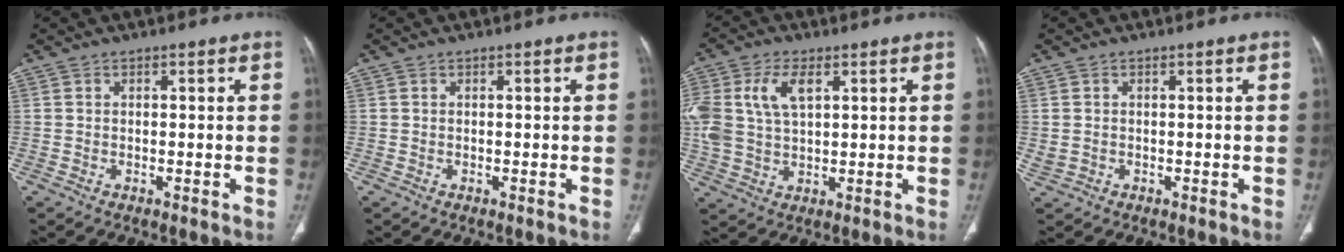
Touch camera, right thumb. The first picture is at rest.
{"total": 0.0}
{"total": 12.1, "force": [3.7, 7.0, 9.2], "torque": [-0.217, 0.006, 0.077]}
{"total": 1.7, "force": [-0.1, 1.5, 0.8], "torque": [-0.022, 0.005, 0.006]}